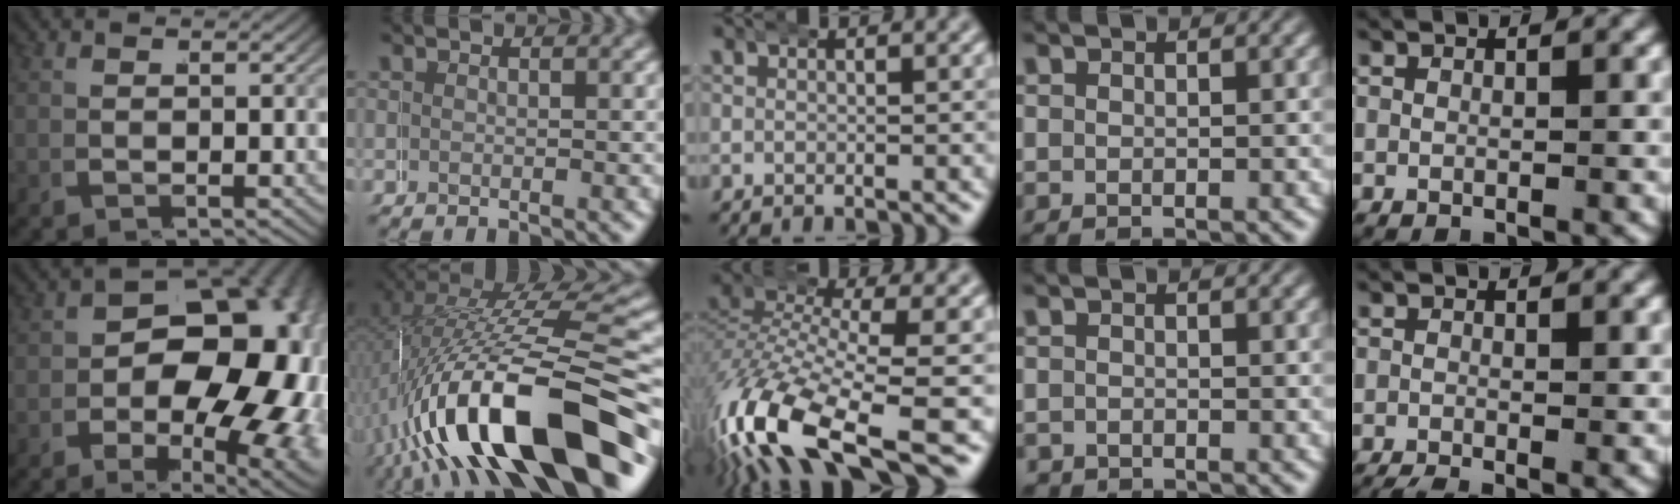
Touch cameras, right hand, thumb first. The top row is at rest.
{"thumb": {"total": 19.3, "force": [-0.6, 11.9, 15.2], "torque": [-0.192, -0.035, 0.001]}, "index": {"total": 13.8, "force": [-3.3, 5.5, 12.2], "torque": [-0.220, -0.007, -0.035]}, "middle": {"total": 10.4, "force": [-4.5, 5.1, 7.9], "torque": [-0.189, -0.043, -0.056]}, "ring": {"total": 1.1, "force": [-1.0, 0.3, -0.4], "torque": [0.005, -0.016, -0.012]}, "little": {"total": 1.5, "force": [-1.2, 0.4, 0.7], "torque": [-0.012, -0.010, -0.019]}}